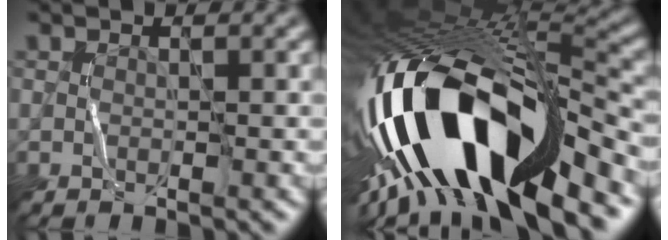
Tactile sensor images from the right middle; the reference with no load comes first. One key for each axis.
{"total": 18.3, "fx": -5.2, "fy": 7.6, "fz": 15.8, "tx": -0.301, "ty": -0.008, "tz": -0.078}